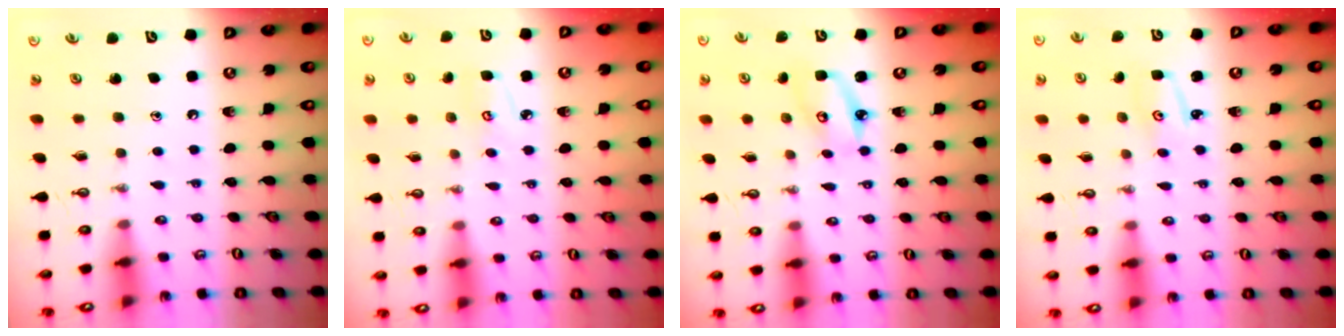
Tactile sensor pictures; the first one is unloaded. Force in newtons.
{"total": 5.5, "press": 5.5, "slide": 0.6}
{"total": 5.3, "press": 5.3, "slide": 0.5}
{"total": 2.6, "press": 2.6, "slide": 0.3}